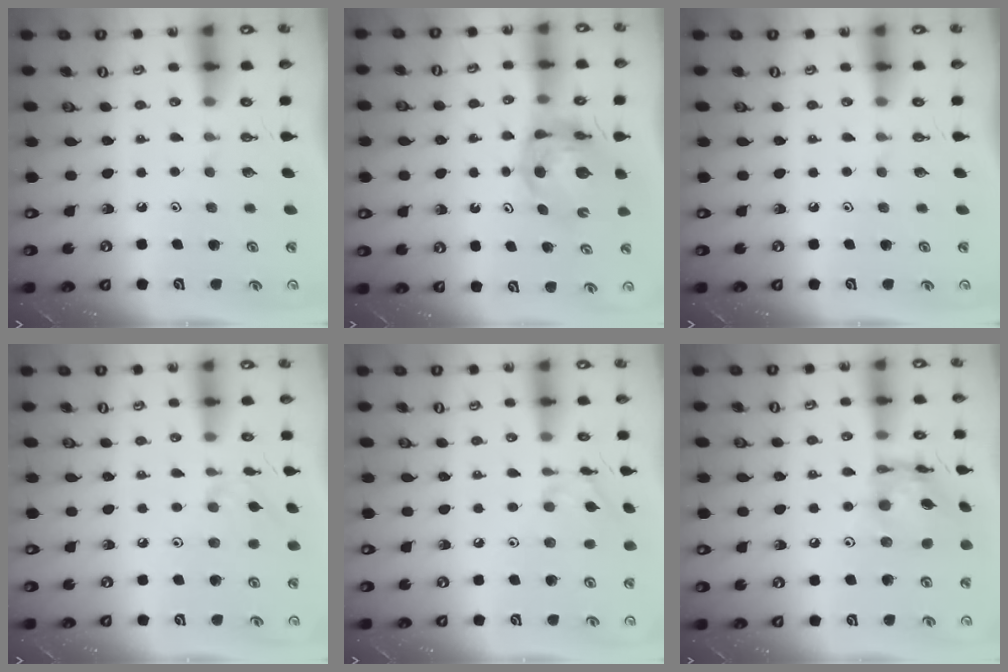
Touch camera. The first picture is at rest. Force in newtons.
{"total": 9.4, "press": 9.4, "slide": 1.0}
{"total": 0.0}
{"total": 1.2, "press": 1.2, "slide": 0.3}
{"total": 6.0, "press": 5.9, "slide": 0.6}
{"total": 13.4, "press": 13.3, "slide": 1.2}